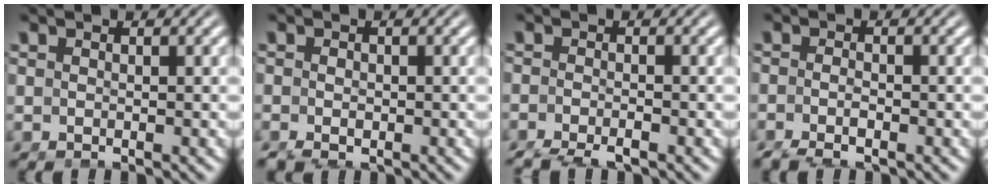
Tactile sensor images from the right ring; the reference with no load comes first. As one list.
[{"total": 3.0, "force": [-1.6, 2.2, 1.3], "torque": [-0.039, -0.022, -0.019]}, {"total": 2.8, "force": [-2.4, 0.9, 1.3], "torque": [-0.025, -0.011, -0.037]}, {"total": 2.9, "force": [-2.1, 1.3, 1.6], "torque": [-0.037, -0.011, -0.033]}]